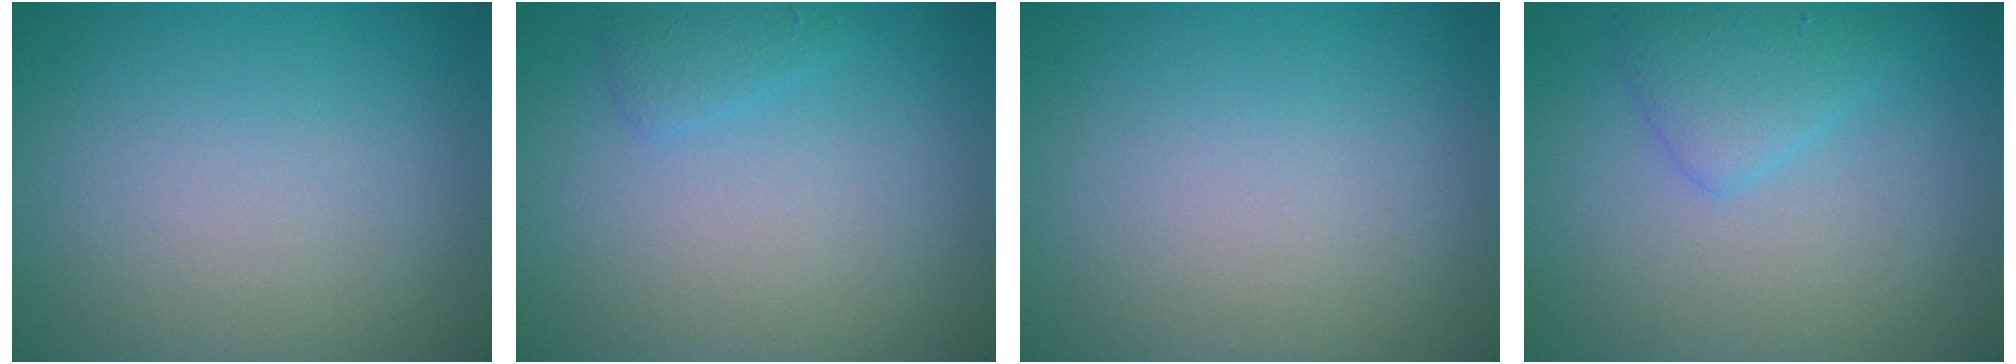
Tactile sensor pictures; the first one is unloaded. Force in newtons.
{"total": 1.2, "press": 1.2, "slide": 0.1}
{"total": 0.0}
{"total": 2.5, "press": 2.5, "slide": 0.1}